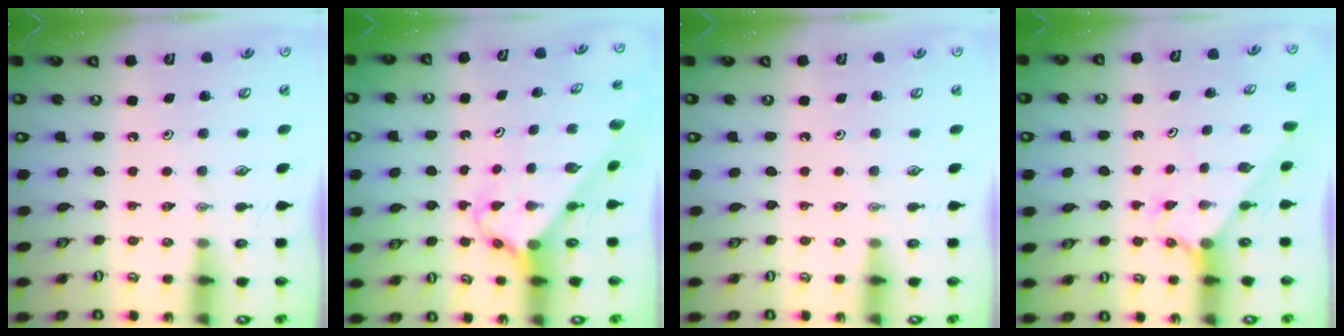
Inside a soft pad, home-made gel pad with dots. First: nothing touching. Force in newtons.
{"total": 2.5, "press": 2.5, "slide": 0.2}
{"total": 0.0}
{"total": 3.1, "press": 3.0, "slide": 0.4}